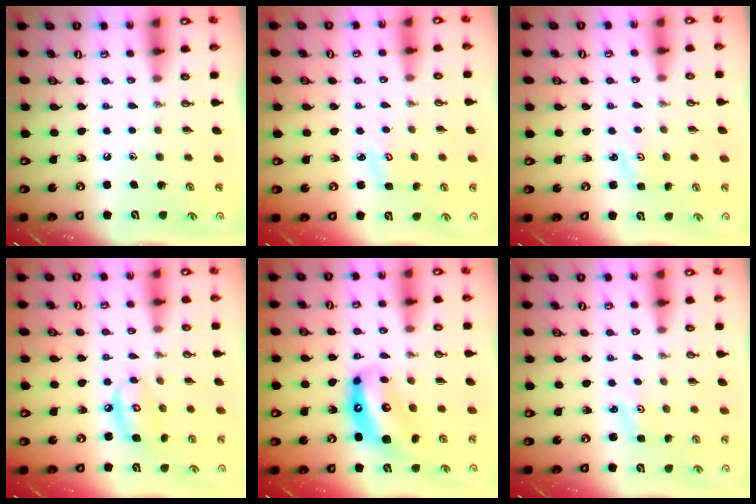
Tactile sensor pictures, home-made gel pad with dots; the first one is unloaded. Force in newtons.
{"total": 3.0, "press": 3.0, "slide": 0.3}
{"total": 1.8, "press": 1.7, "slide": 0.3}
{"total": 8.5, "press": 8.5, "slide": 0.7}
{"total": 12.2, "press": 12.2, "slide": 1.1}
{"total": 1.8, "press": 1.7, "slide": 0.3}